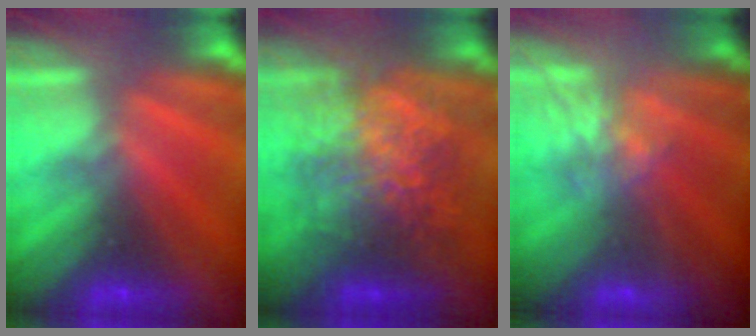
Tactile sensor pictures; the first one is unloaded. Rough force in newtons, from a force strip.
{"total": 7.9}
{"total": 9.1}